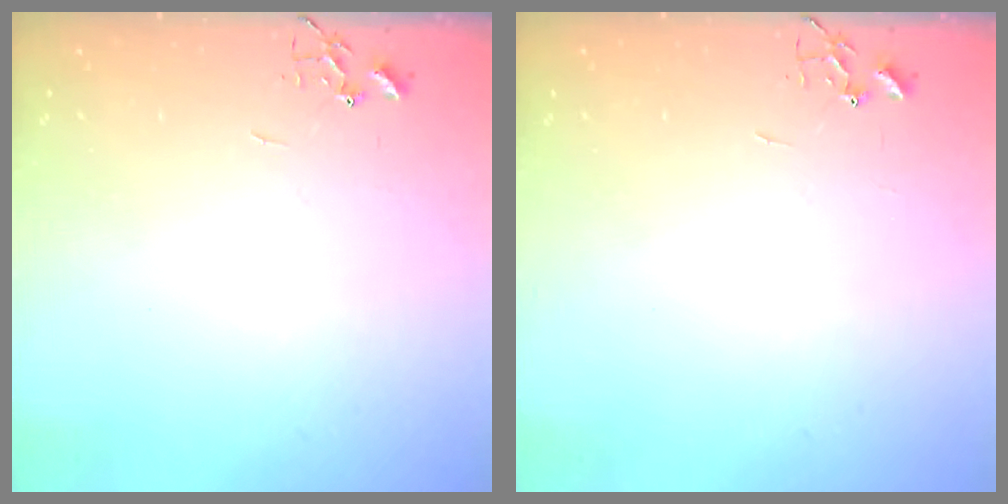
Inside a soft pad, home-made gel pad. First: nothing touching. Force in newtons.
{"total": 0.0}